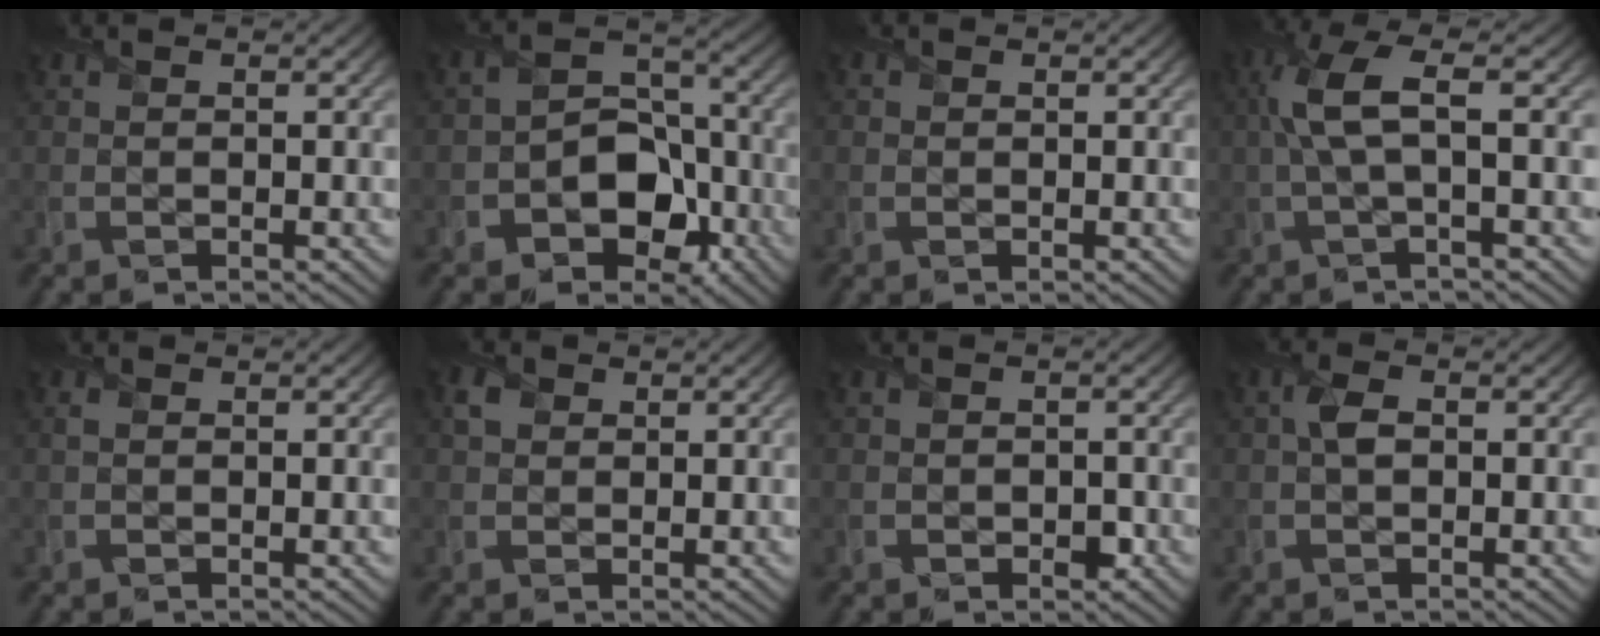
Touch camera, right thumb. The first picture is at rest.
{"total": 8.9, "force": [-3.5, 6.3, 5.3], "torque": [-0.077, -0.002, -0.073]}
{"total": 0.8, "force": [0.1, 0.7, 0.1], "torque": [0.004, -0.004, -0.004]}
{"total": 5.9, "force": [0.7, 1.5, 5.7], "torque": [-0.131, 0.018, 0.005]}
{"total": 0.8, "force": [0.0, 0.7, 0.4], "torque": [-0.007, -0.002, -0.003]}
{"total": 2.2, "force": [0.7, 1.9, 0.8], "torque": [-0.018, 0.001, 0.008]}
{"total": 2.1, "force": [-0.7, 1.7, 1.0], "torque": [-0.012, -0.009, -0.015]}
{"total": 2.3, "force": [0.1, 1.5, 1.8], "torque": [-0.037, 0.003, -0.003]}